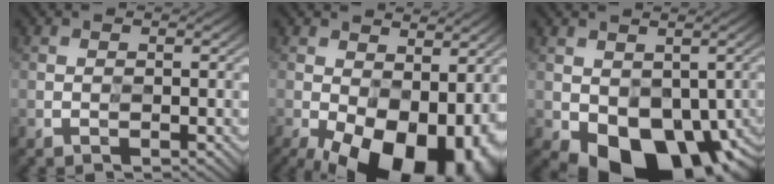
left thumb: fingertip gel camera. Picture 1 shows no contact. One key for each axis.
{"total": 18.5, "fx": -6.8, "fy": 10.7, "fz": 13.5, "tx": -0.191, "ty": -0.030, "tz": -0.064}
{"total": 9.4, "fx": -2.7, "fy": 6.3, "fz": 6.5, "tx": -0.110, "ty": -0.019, "tz": -0.037}